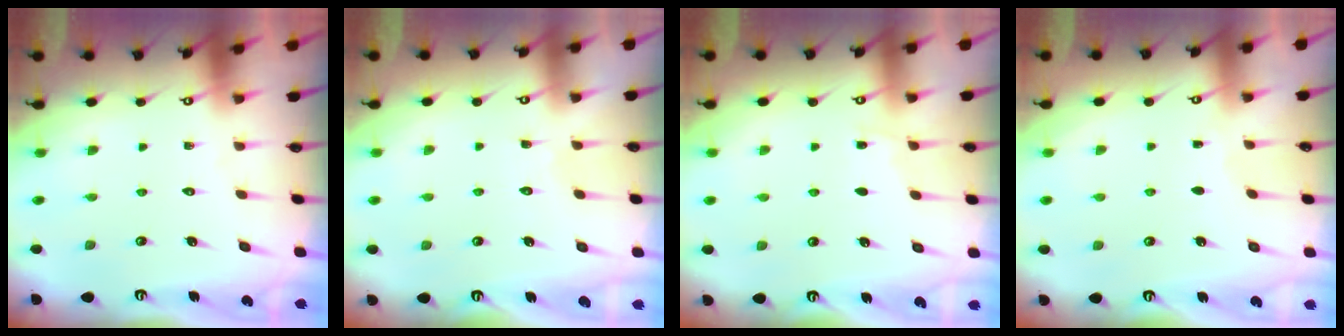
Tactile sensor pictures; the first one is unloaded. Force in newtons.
{"total": 2.9, "press": 2.9, "slide": 0.4}
{"total": 5.0, "press": 4.9, "slide": 0.6}
{"total": 2.8, "press": 2.8, "slide": 0.4}